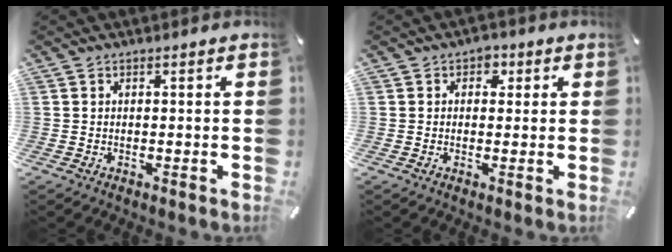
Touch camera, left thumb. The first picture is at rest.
{"total": 2.6, "force": [0.6, 2.2, 1.2], "torque": [-0.002, -0.001, 0.002]}